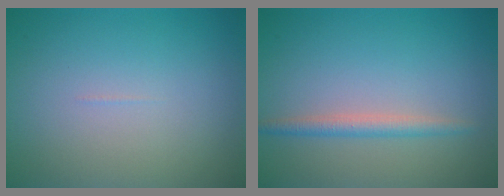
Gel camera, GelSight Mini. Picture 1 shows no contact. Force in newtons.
{"total": 1.8, "press": 1.8, "slide": 0.1}